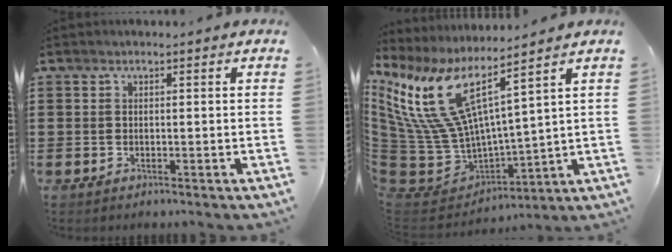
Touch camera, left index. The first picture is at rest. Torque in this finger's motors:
{"motor_torque": [1.00, 1.14, 0.59, 0.21]}